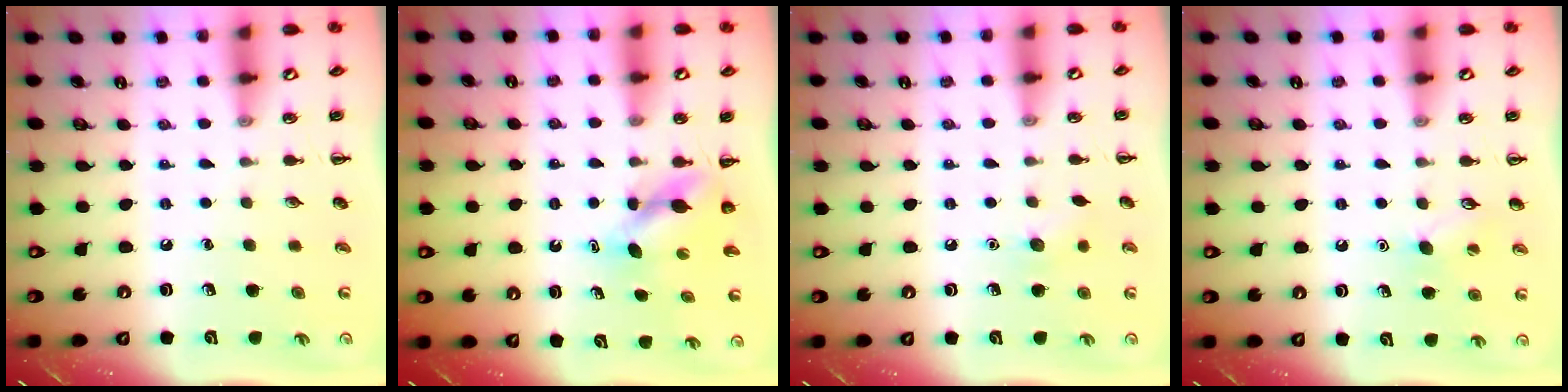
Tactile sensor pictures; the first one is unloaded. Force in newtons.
{"total": 4.6, "press": 4.6, "slide": 0.4}
{"total": 5.9, "press": 5.7, "slide": 1.4}
{"total": 7.2, "press": 7.1, "slide": 1.6}